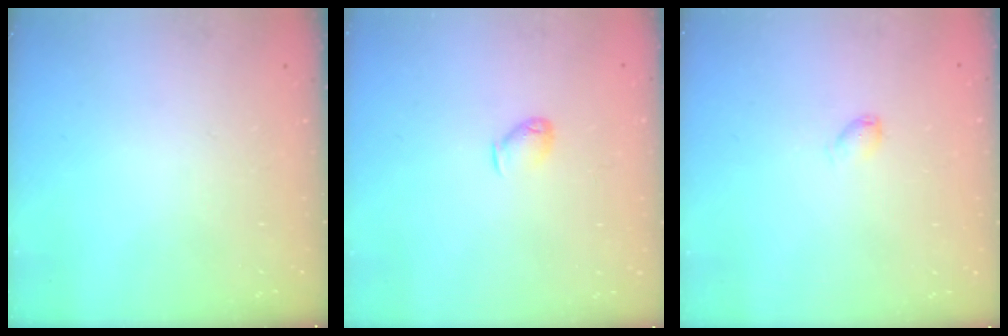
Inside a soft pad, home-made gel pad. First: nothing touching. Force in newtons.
{"total": 3.9, "press": 3.8, "slide": 0.7}
{"total": 2.9, "press": 2.9, "slide": 0.4}